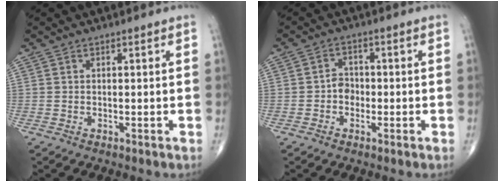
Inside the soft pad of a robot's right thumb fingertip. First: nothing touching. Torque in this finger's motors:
{"motor_torque": [0.40, -0.07, 0.04, -0.21, 0.02]}